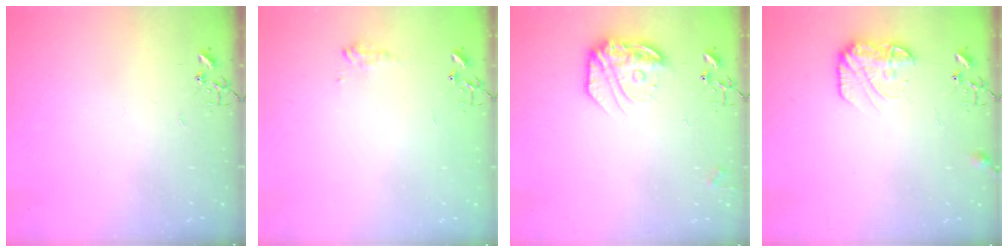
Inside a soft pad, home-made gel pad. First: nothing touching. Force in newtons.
{"total": 7.7, "press": 7.7, "slide": 0.4}
{"total": 16.4, "press": 16.3, "slide": 1.3}
{"total": 11.5, "press": 11.4, "slide": 0.6}